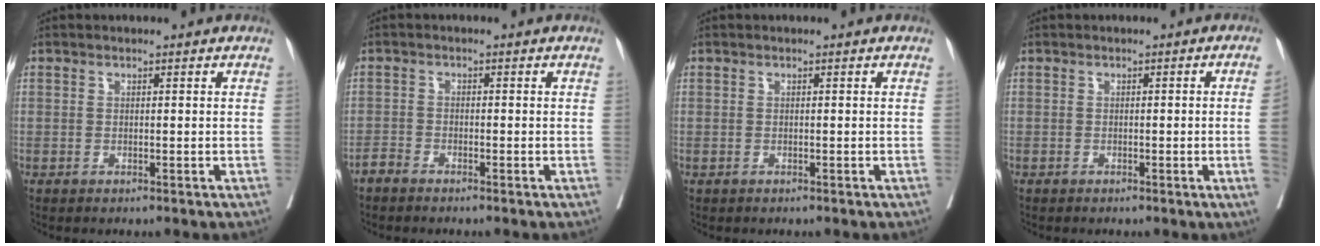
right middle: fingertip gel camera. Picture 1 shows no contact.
{"total": 1.5, "force": [-1.4, 0.4, 0.3], "torque": [-0.009, -0.001, -0.030]}
{"total": 0.0}
{"total": 2.9, "force": [-0.4, -1.1, 2.7], "torque": [-0.034, -0.008, -0.004]}